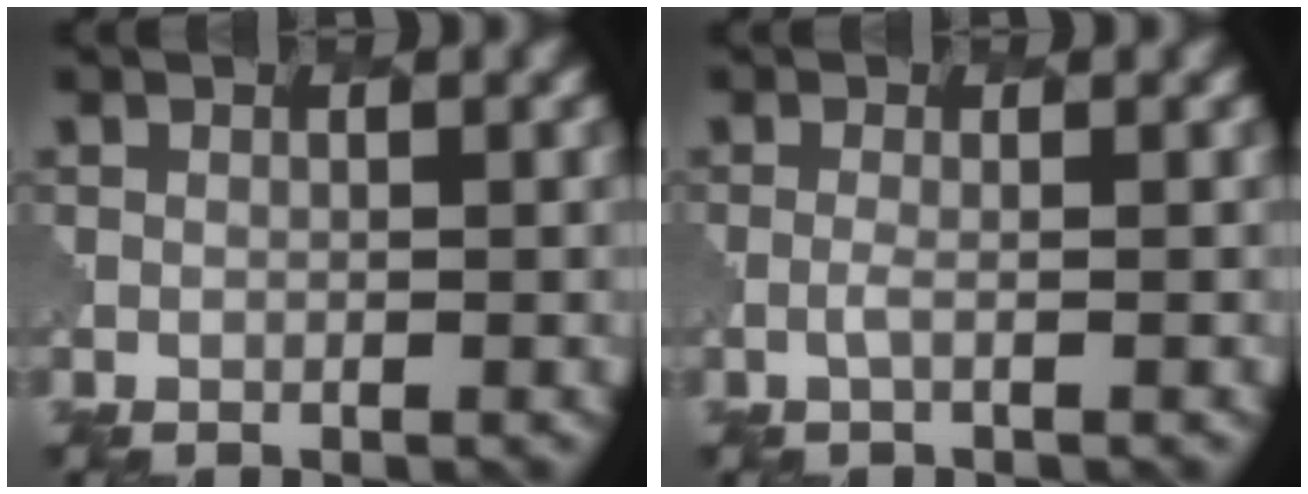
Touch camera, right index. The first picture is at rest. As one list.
[{"total": 0.9, "force": [0.0, 0.3, 0.9], "torque": [-0.013, 0.000, -0.006]}]